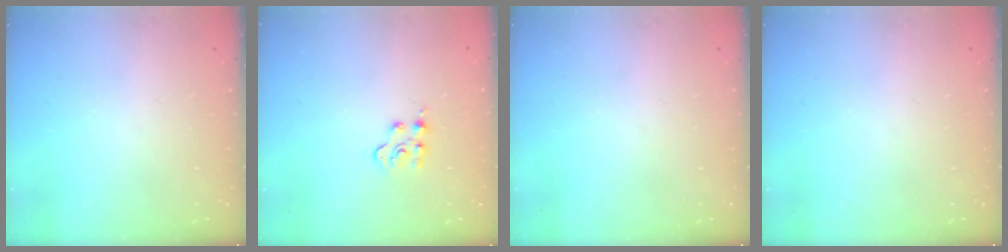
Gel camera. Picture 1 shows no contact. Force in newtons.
{"total": 5.5, "press": 5.5, "slide": 0.6}
{"total": 0.0}
{"total": 0.0}